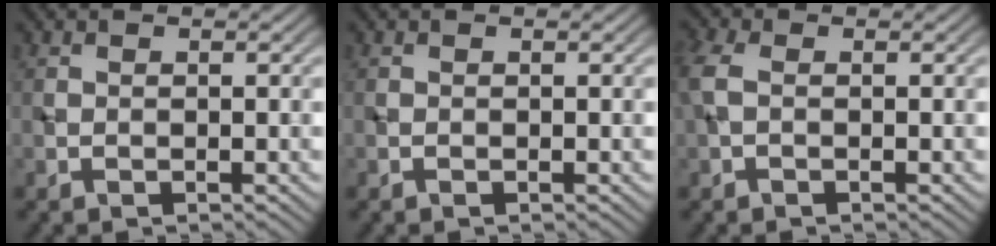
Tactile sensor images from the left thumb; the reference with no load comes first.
{"total": 0.0}
{"total": 2.7, "force": [0.1, 1.6, 2.2], "torque": [-0.068, 0.007, -0.008]}